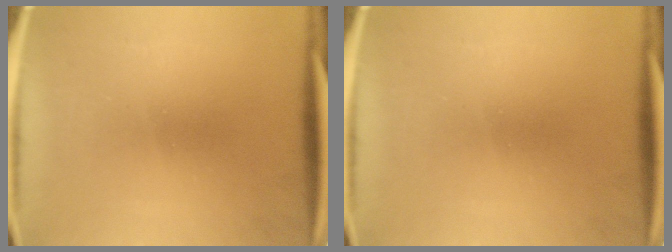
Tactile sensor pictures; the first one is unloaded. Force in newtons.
{"total": 0.0}